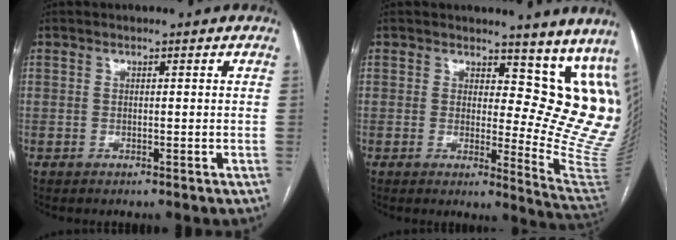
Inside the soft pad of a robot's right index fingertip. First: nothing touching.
{"total": 12.9, "force": [10.5, 4.6, 6.0], "torque": [-0.048, -0.056, 0.096]}